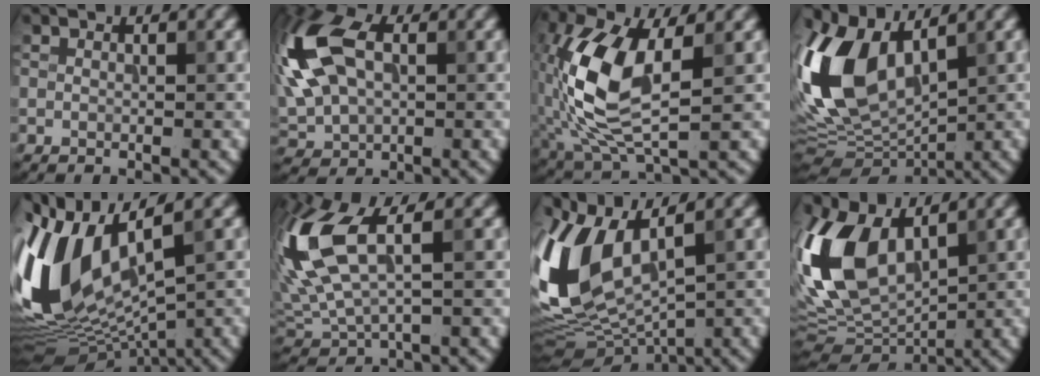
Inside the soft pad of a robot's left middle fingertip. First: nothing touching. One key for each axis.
{"total": 12.6, "fx": 2.3, "fy": 7.8, "fz": 9.6, "tx": -0.220, "ty": 0.015, "tz": 0.025}
{"total": 9.8, "fx": 0.3, "fy": 4.5, "fz": 8.7, "tx": -0.201, "ty": 0.002, "tz": 0.007}
{"total": 11.6, "fx": 3.4, "fy": 6.2, "fz": 9.3, "tx": -0.221, "ty": 0.007, "tz": 0.057}
{"total": 13.2, "fx": 1.6, "fy": 6.8, "fz": 11.2, "tx": -0.257, "ty": -0.001, "tz": 0.041}
{"total": 10.6, "fx": 2.4, "fy": 4.8, "fz": 9.1, "tx": -0.235, "ty": 0.009, "tz": 0.047}
{"total": 10.3, "fx": 2.5, "fy": 5.1, "fz": 8.6, "tx": -0.208, "ty": -0.004, "tz": 0.049}
{"total": 10.8, "fx": 2.7, "fy": 6.3, "fz": 8.4, "tx": -0.202, "ty": 0.004, "tz": 0.041}